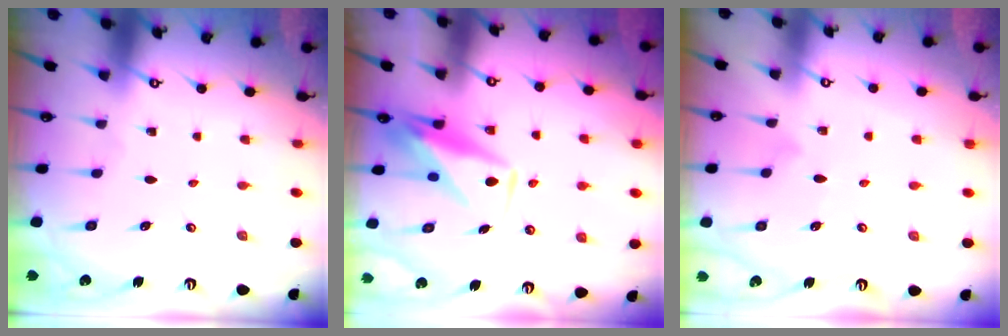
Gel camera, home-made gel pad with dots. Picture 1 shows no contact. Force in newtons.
{"total": 10.8, "press": 10.8, "slide": 0.9}
{"total": 5.8, "press": 5.8, "slide": 0.4}